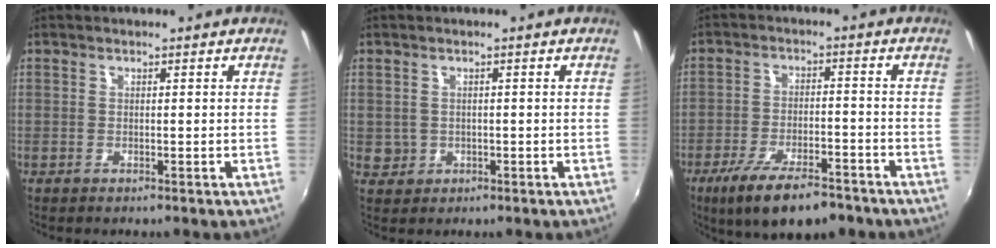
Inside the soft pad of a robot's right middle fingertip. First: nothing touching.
{"total": 2.7, "force": [-0.1, 2.6, 0.7], "torque": [-0.011, -0.001, 0.003]}
{"total": 12.6, "force": [-9.1, 4.0, 7.8], "torque": [-0.164, -0.031, -0.148]}